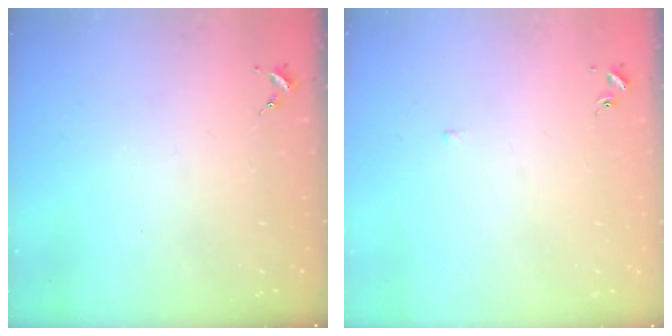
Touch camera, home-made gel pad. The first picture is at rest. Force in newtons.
{"total": 2.0, "press": 1.9, "slide": 0.4}